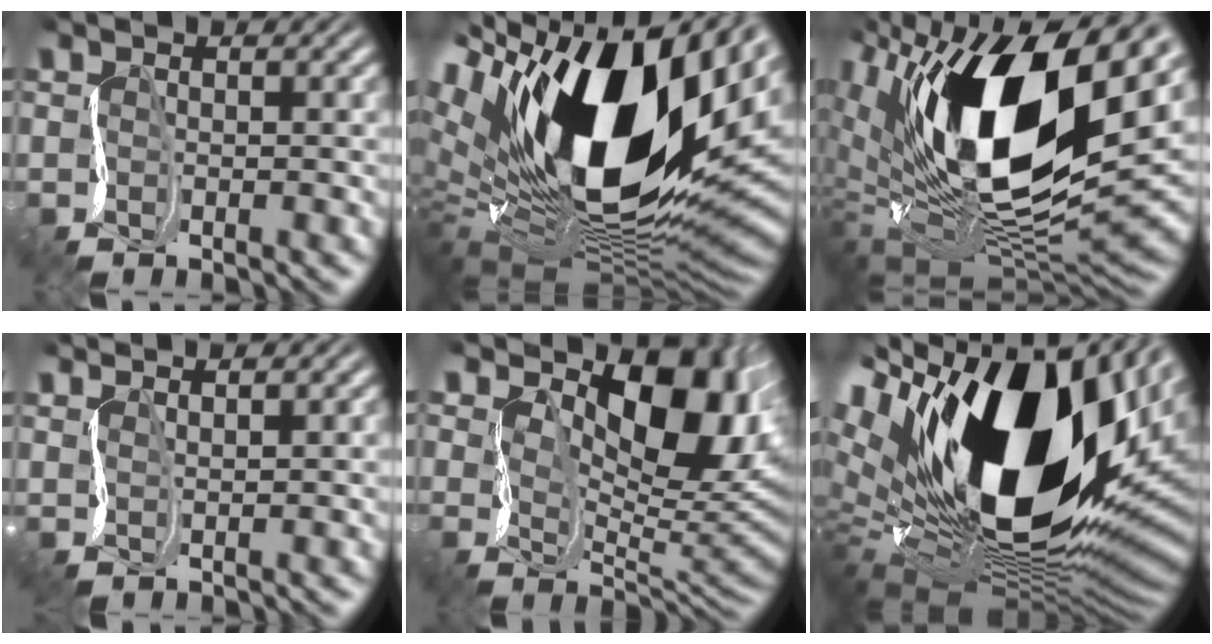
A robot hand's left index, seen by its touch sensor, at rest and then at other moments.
{"total": 17.8, "force": [5.5, 9.9, 13.7], "torque": [-0.278, 0.000, 0.117]}
{"total": 16.3, "force": [6.1, 8.1, 12.8], "torque": [-0.252, -0.001, 0.117]}
{"total": 1.8, "force": [1.8, 0.3, 0.2], "torque": [0.006, 0.016, 0.019]}
{"total": 9.6, "force": [3.6, 5.3, 7.2], "torque": [-0.111, -0.002, 0.073]}
{"total": 19.5, "force": [4.8, 11.5, 15.0], "torque": [-0.304, -0.028, 0.122]}